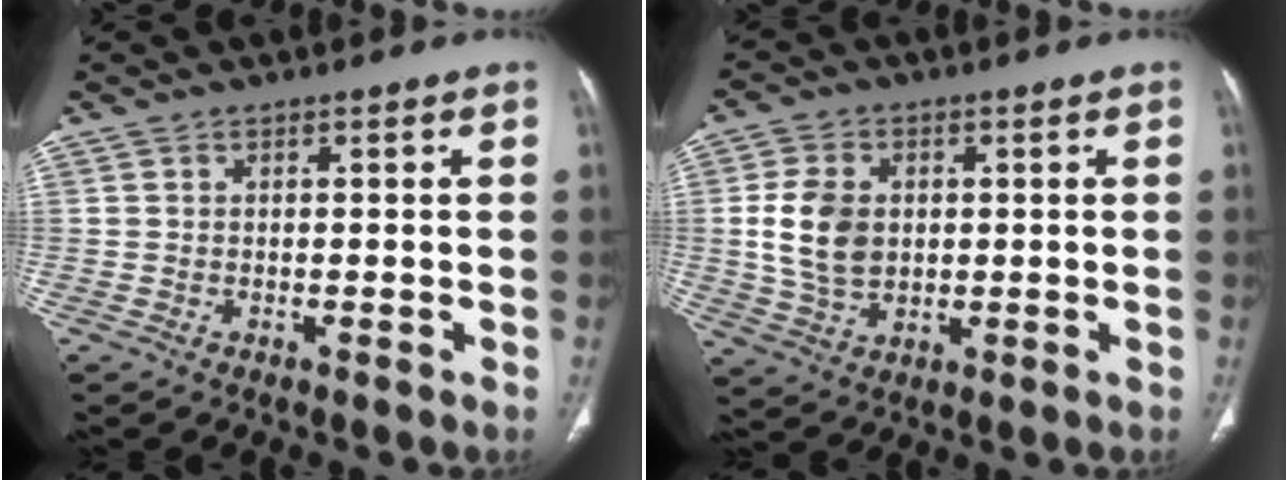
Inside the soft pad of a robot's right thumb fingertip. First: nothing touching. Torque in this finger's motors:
{"motor_torque": [1.45, 1.38, 1.03, -0.96, 0.24]}